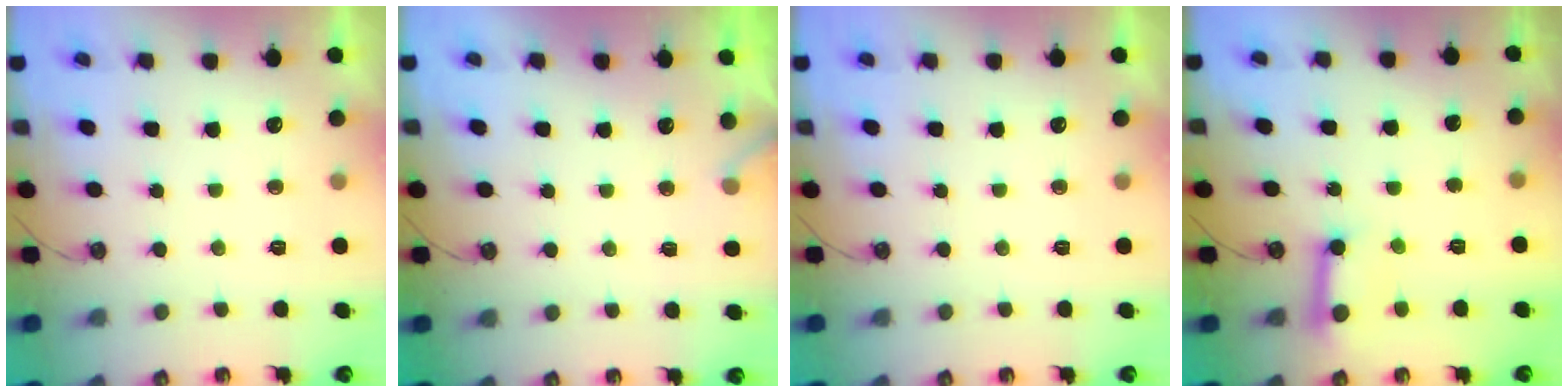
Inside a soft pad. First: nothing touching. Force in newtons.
{"total": 3.7, "press": 3.7, "slide": 0.3}
{"total": 0.0}
{"total": 10.4, "press": 10.4, "slide": 0.9}